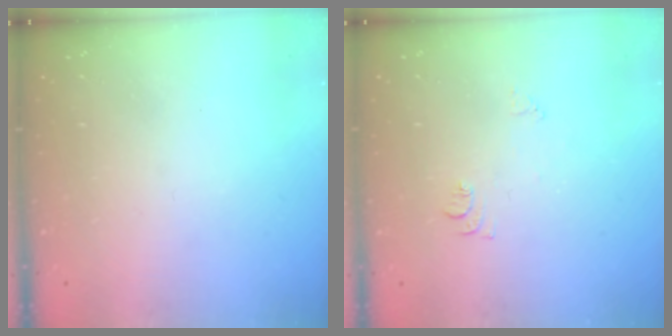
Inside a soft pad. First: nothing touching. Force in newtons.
{"total": 6.4, "press": 6.4, "slide": 0.9}